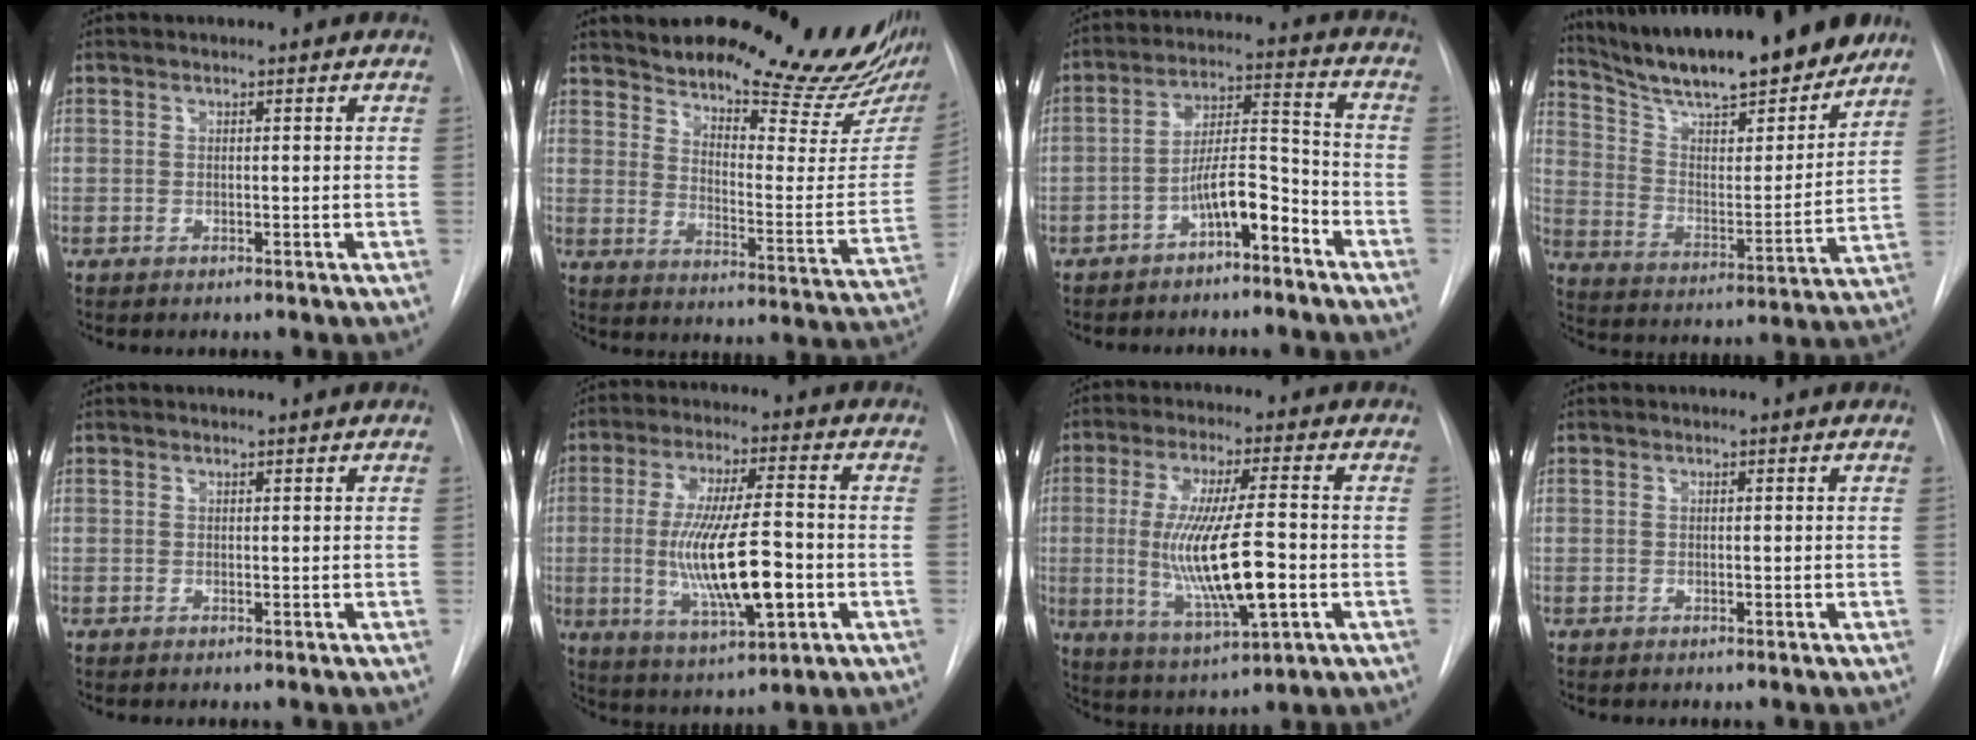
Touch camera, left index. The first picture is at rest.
{"total": 26.5, "force": [22.9, 4.4, 12.5], "torque": [-0.187, -0.097, 0.285]}
{"total": 8.2, "force": [-5.1, 1.7, 6.1], "torque": [-0.112, 0.024, -0.087]}
{"total": 21.9, "force": [18.9, 3.5, 10.5], "torque": [-0.173, -0.013, 0.290]}
{"total": 0.0}
{"total": 14.5, "force": [-2.5, 3.0, 14.0], "torque": [-0.261, -0.008, -0.037]}
{"total": 14.3, "force": [-2.0, 2.1, 14.0], "torque": [-0.269, -0.015, -0.028]}
{"total": 0.0}